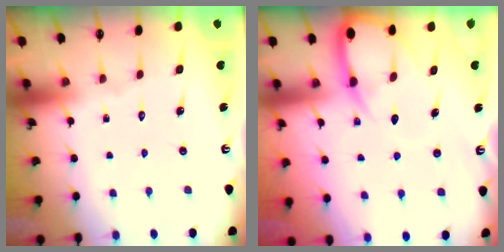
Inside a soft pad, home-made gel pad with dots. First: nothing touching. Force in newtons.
{"total": 7.3, "press": 7.2, "slide": 0.9}